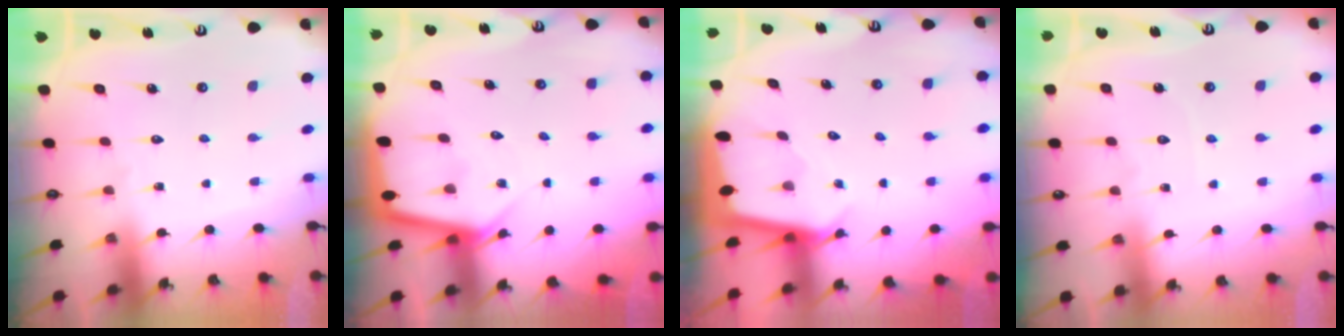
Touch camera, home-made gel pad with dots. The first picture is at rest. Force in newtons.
{"total": 4.9, "press": 4.9, "slide": 0.6}
{"total": 2.4, "press": 2.4, "slide": 0.1}
{"total": 3.0, "press": 2.9, "slide": 0.4}